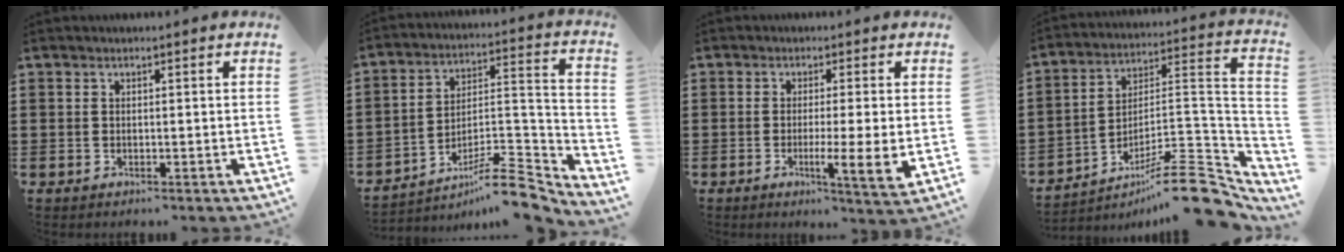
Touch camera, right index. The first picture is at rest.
{"total": 9.7, "force": [-7.5, 2.7, 5.5], "torque": [-0.077, 0.027, -0.140]}
{"total": 5.5, "force": [-1.0, -0.1, 5.4], "torque": [-0.094, -0.016, -0.016]}
{"total": 12.9, "force": [-9.3, 3.1, 8.4], "torque": [-0.120, 0.035, -0.168]}